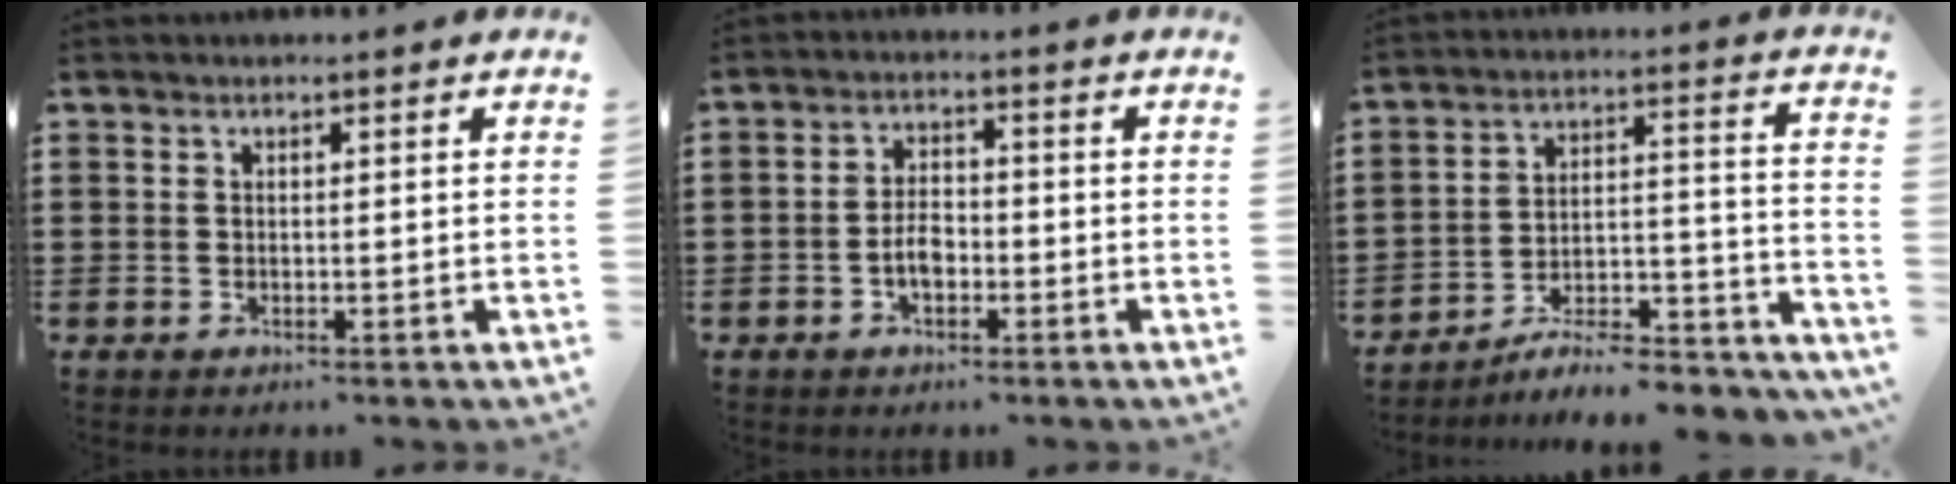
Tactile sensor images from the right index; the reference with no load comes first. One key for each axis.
{"total": 3.5, "fx": -1.2, "fy": 1.9, "fz": 2.7, "tx": -0.059, "ty": -0.001, "tz": -0.023}
{"total": 7.4, "fx": -6.5, "fy": 1.6, "fz": 3.2, "tx": -0.041, "ty": 0.010, "tz": -0.123}